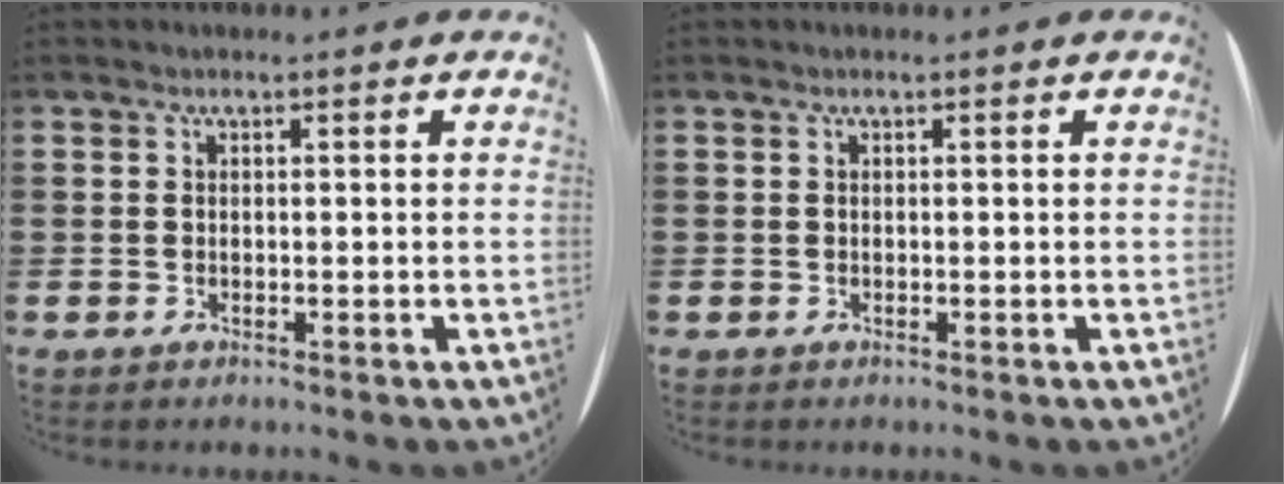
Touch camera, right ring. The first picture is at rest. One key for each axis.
{"total": 0.0}